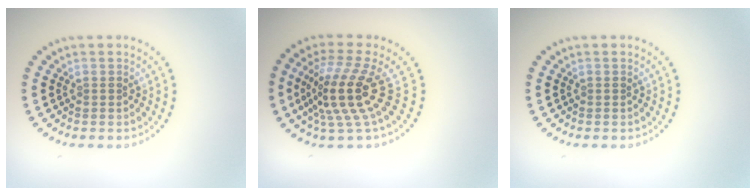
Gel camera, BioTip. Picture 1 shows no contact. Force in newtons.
{"total": 5.0, "press": 3.6, "slide": 3.4}
{"total": 0.0}